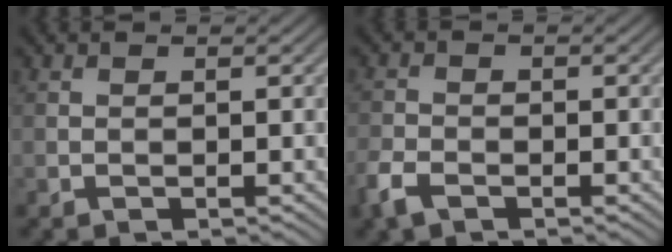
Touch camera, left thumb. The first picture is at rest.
{"total": 3.7, "force": [-2.2, 2.1, 2.1], "torque": [-0.052, -0.008, -0.055]}